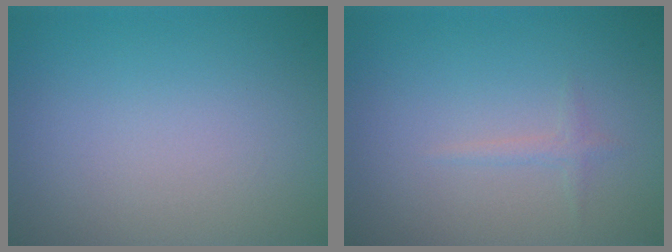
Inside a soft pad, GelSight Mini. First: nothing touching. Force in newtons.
{"total": 0.8, "press": 0.8, "slide": 0.1}